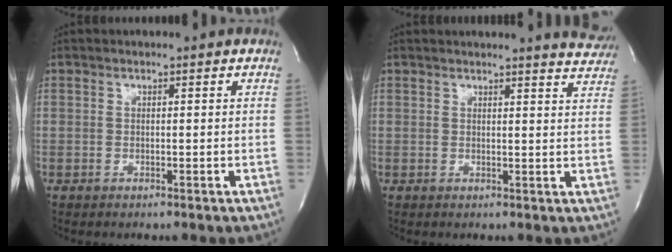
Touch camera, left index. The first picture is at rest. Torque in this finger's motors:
{"motor_torque": [0.64, -0.64, 0.34, 0.04]}